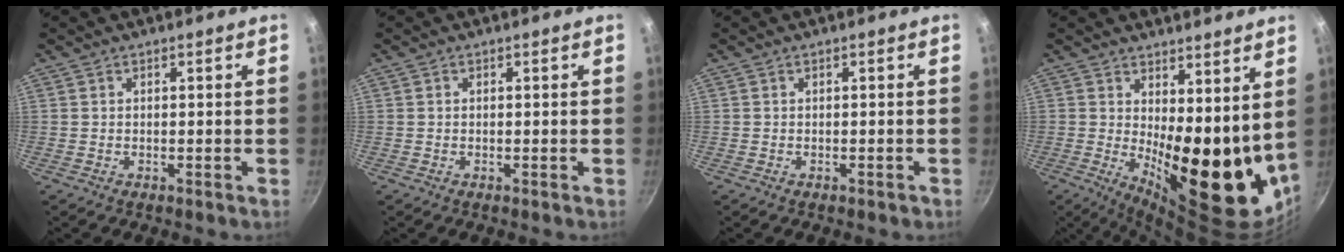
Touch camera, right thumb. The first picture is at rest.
{"total": 0.7, "force": [0.1, 0.6, 0.4], "torque": [-0.006, 0.005, 0.000]}
{"total": 0.5, "force": [-0.3, 0.3, 0.3], "torque": [-0.002, 0.003, -0.004]}
{"total": 18.4, "force": [3.1, 7.9, 16.3], "torque": [-0.181, -0.047, 0.064]}